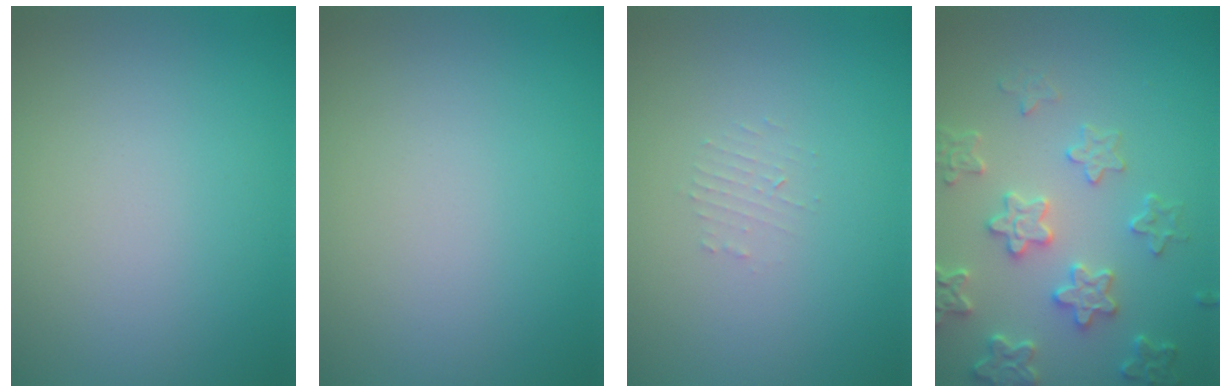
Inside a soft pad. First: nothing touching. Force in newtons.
{"total": 0.0}
{"total": 0.9, "press": 0.9, "slide": 0.2}
{"total": 4.5, "press": 3.9, "slide": 2.2}